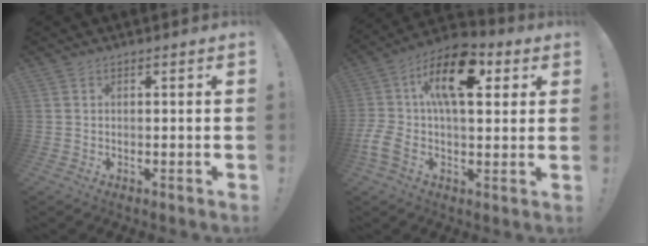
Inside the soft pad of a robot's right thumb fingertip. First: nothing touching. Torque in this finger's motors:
{"motor_torque": [1.86, 3.15, 1.00, -0.51, 0.59]}